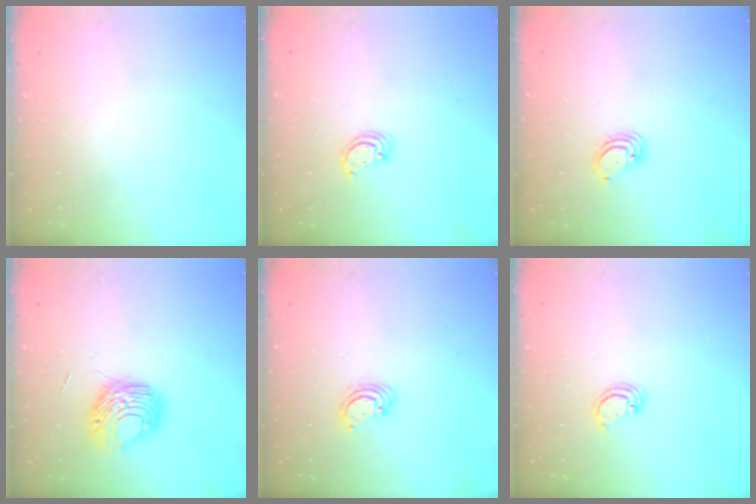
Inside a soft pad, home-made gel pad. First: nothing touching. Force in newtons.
{"total": 2.6, "press": 2.6, "slide": 0.3}
{"total": 3.6, "press": 3.6, "slide": 0.3}
{"total": 8.8, "press": 8.8, "slide": 0.3}
{"total": 2.8, "press": 2.8, "slide": 0.3}
{"total": 3.0, "press": 2.9, "slide": 0.3}